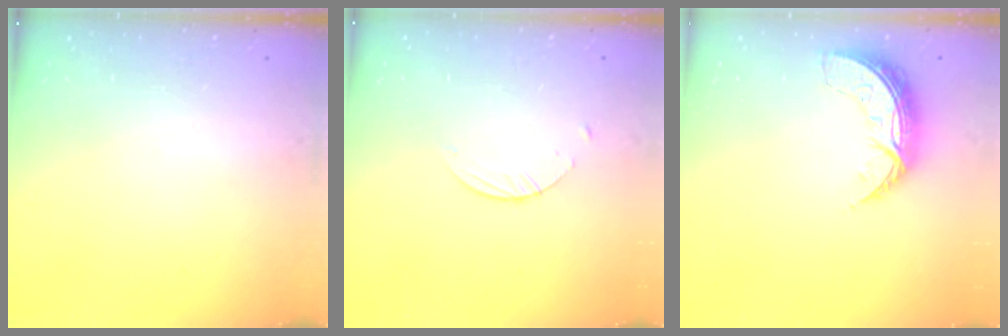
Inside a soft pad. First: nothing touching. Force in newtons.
{"total": 2.1, "press": 2.1, "slide": 0.2}
{"total": 8.1, "press": 8.0, "slide": 0.8}